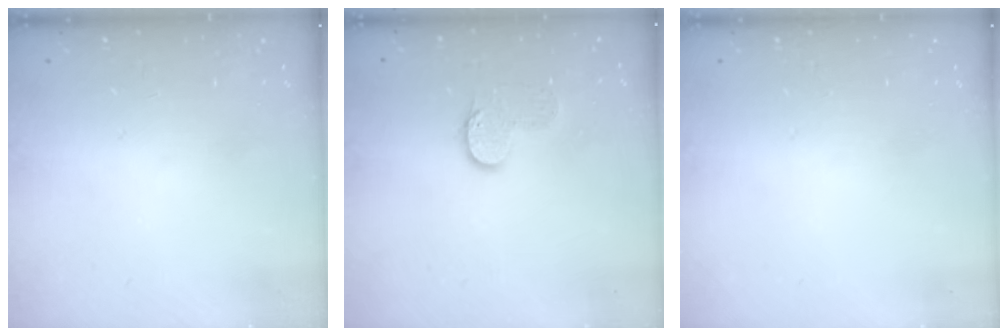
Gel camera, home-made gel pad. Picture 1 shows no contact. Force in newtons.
{"total": 6.8, "press": 6.8, "slide": 0.3}
{"total": 0.0}